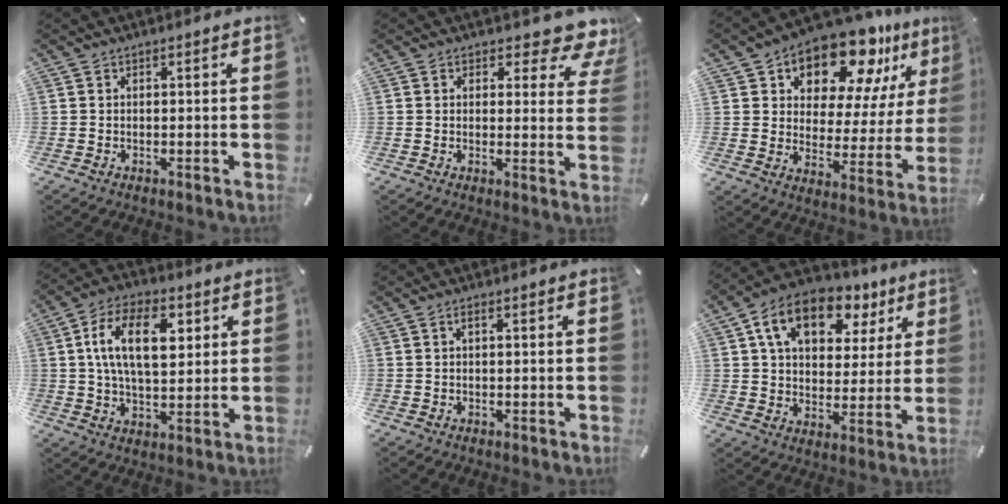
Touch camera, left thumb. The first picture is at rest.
{"total": 6.3, "force": [4.6, 3.1, 3.0], "torque": [-0.027, -0.035, 0.074]}
{"total": 15.6, "force": [12.2, 7.4, 6.2], "torque": [-0.101, -0.104, 0.211]}
{"total": 15.1, "force": [4.0, 8.5, 11.8], "torque": [-0.218, 0.005, 0.065]}
{"total": 1.1, "force": [0.1, 0.3, 1.0], "torque": [-0.021, 0.001, 0.002]}
{"total": 13.7, "force": [7.2, 9.2, 7.2], "torque": [-0.127, -0.021, 0.130]}